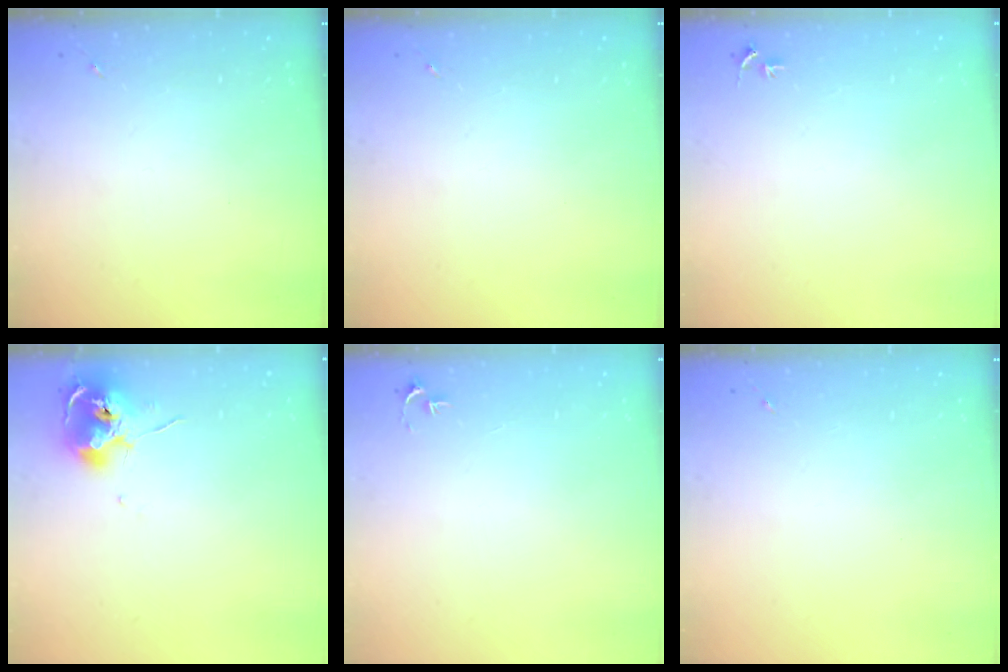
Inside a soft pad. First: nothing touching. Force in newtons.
{"total": 0.0}
{"total": 3.1, "press": 3.1, "slide": 0.3}
{"total": 10.5, "press": 10.4, "slide": 1.0}
{"total": 2.7, "press": 2.7, "slide": 0.3}
{"total": 0.0}